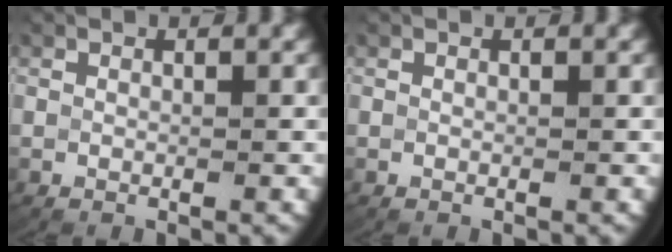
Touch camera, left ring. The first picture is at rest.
{"total": 0.0}